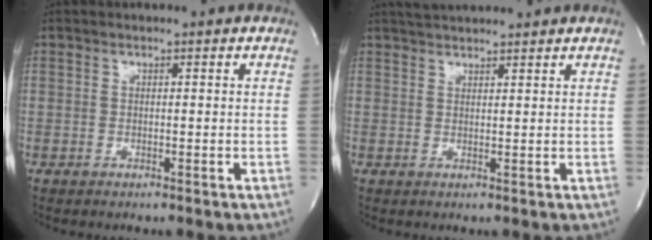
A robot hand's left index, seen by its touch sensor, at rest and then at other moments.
{"total": 4.9, "force": [4.6, 0.2, 1.6], "torque": [-0.029, 0.029, 0.076]}